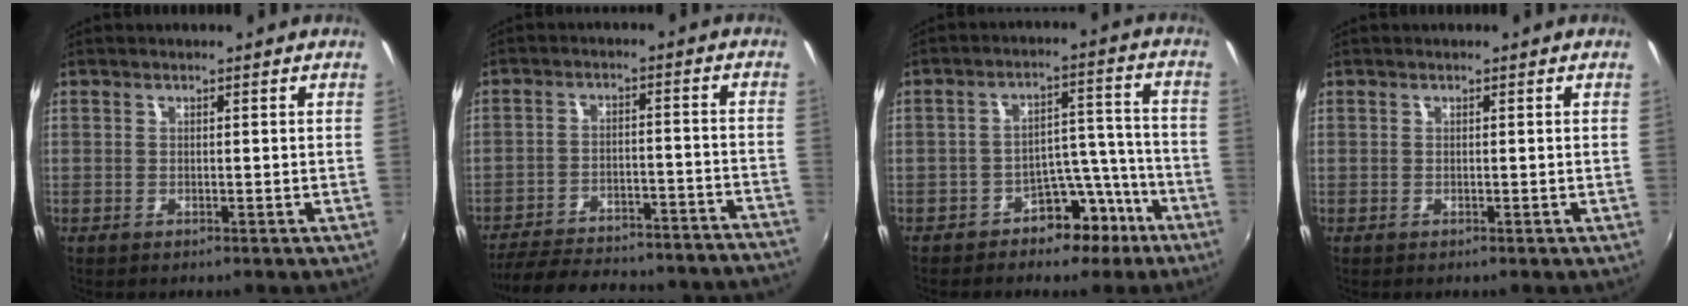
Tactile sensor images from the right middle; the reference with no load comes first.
{"total": 29.1, "force": [-26.5, 5.8, 10.7], "torque": [-0.192, -0.005, -0.334]}
{"total": 8.7, "force": [-6.0, 5.3, 3.4], "torque": [-0.034, 0.048, -0.075]}
{"total": 0.0}